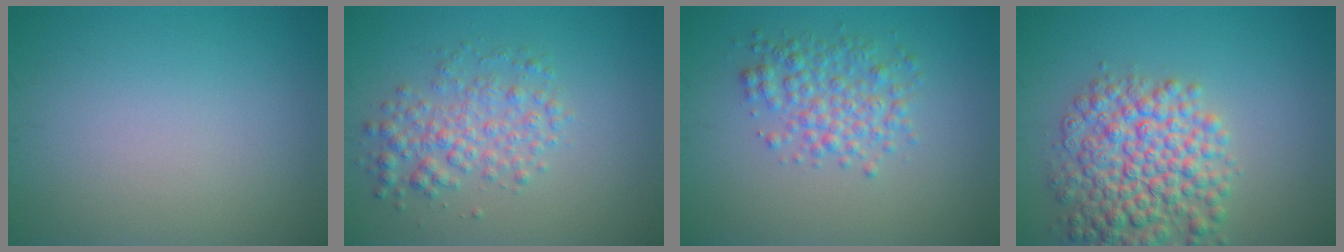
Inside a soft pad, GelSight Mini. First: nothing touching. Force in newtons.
{"total": 3.4, "press": 3.4, "slide": 0.0}
{"total": 3.4, "press": 3.4, "slide": 0.0}
{"total": 7.5, "press": 7.5, "slide": 0.3}